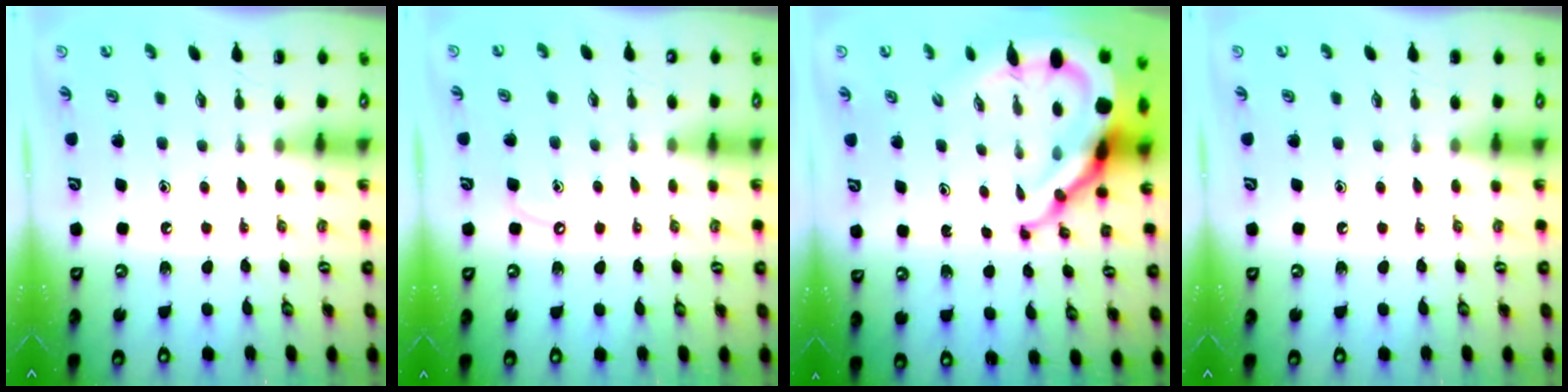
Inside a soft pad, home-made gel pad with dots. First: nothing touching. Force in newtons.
{"total": 4.4, "press": 4.3, "slide": 0.6}
{"total": 16.4, "press": 16.3, "slide": 1.4}
{"total": 0.0}